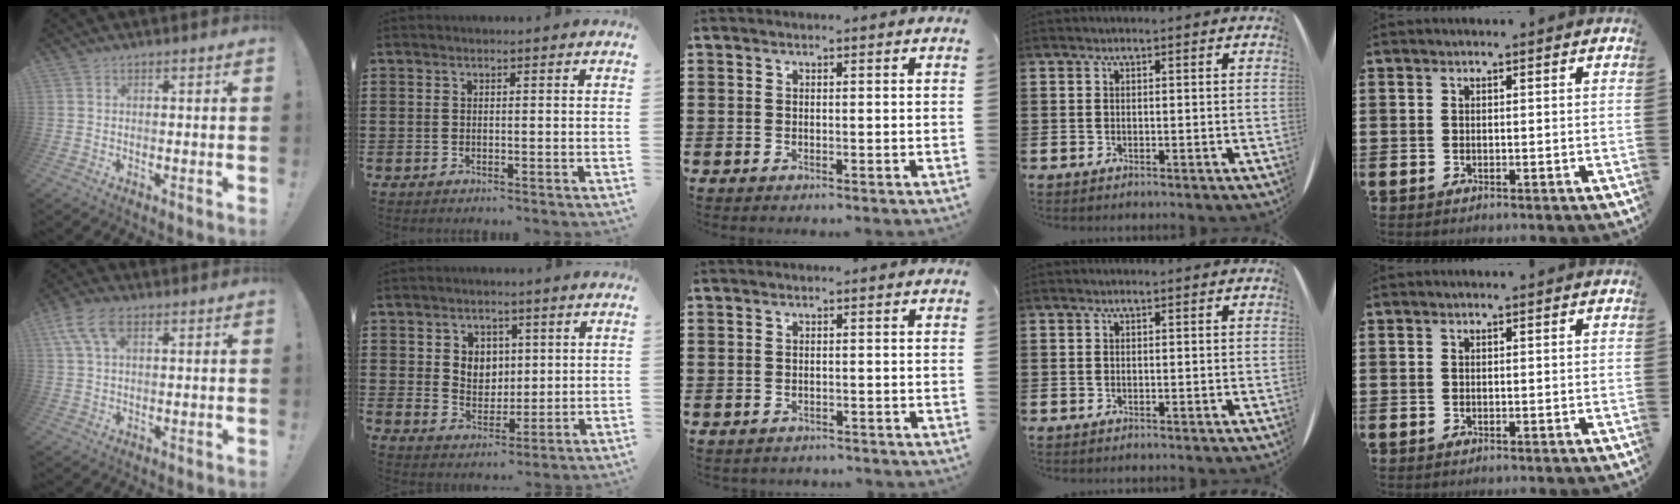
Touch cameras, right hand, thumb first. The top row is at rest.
{"thumb": {"total": 8.1, "force": [3.7, 4.2, 5.9], "torque": [-0.115, 0.002, 0.071]}, "index": {"total": 4.4, "force": [1.6, 4.0, 1.0], "torque": [-0.030, 0.008, 0.027]}, "middle": {"total": 0.9, "force": [-0.9, 0.2, -0.1], "torque": [-0.003, 0.001, -0.020]}}